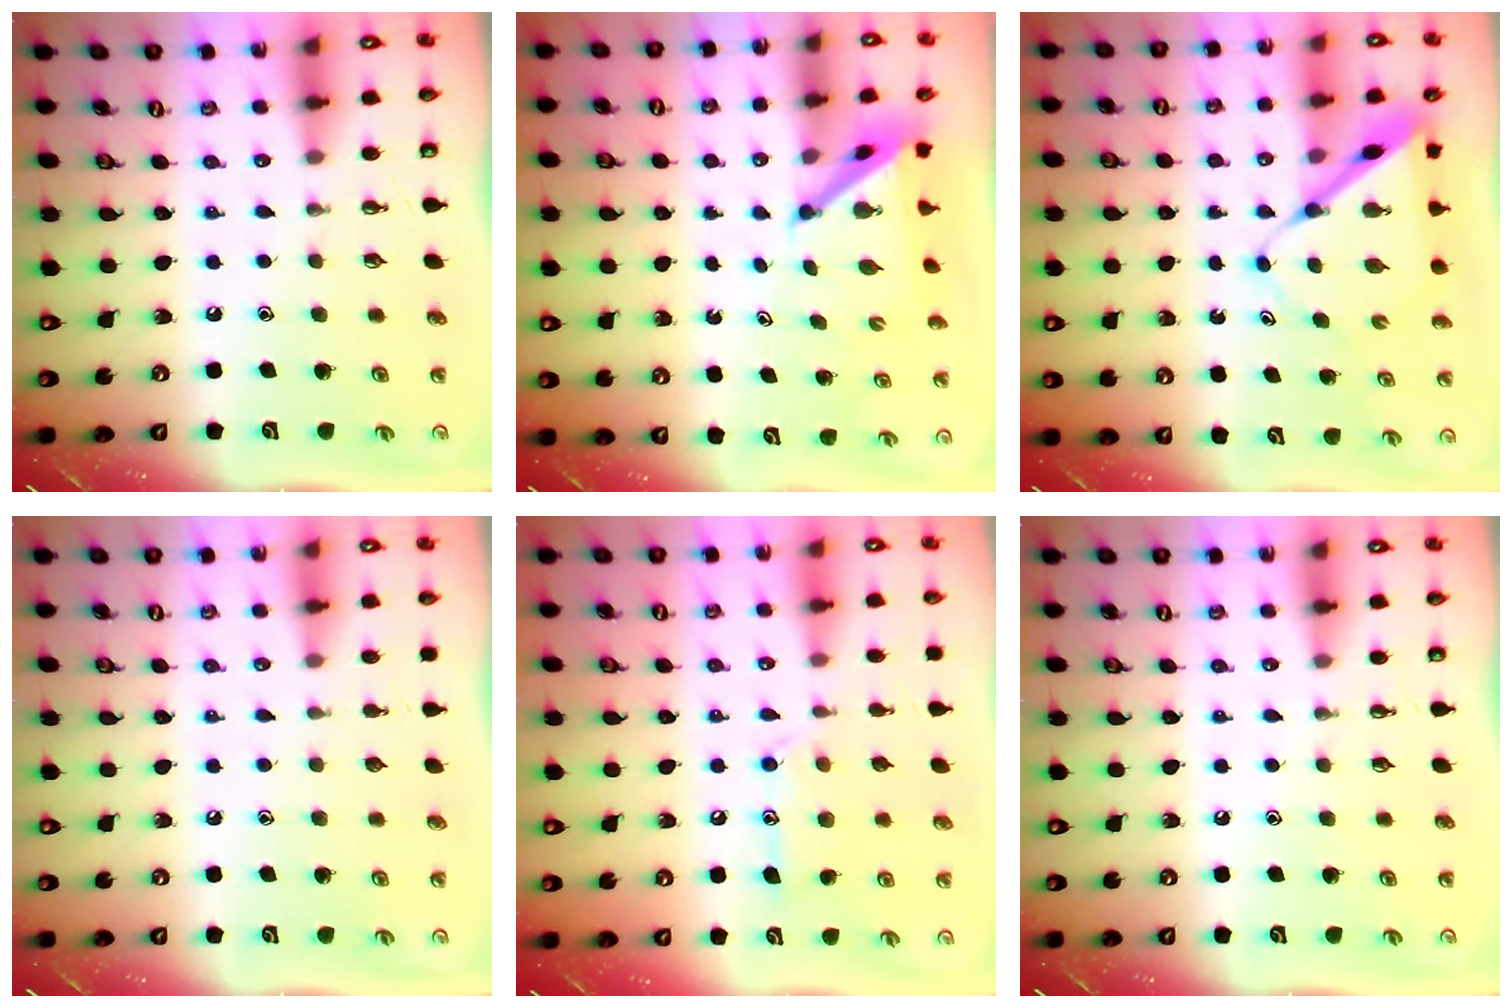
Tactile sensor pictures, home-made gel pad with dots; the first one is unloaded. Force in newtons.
{"total": 4.3, "press": 4.3, "slide": 0.4}
{"total": 8.3, "press": 8.3, "slide": 0.7}
{"total": 0.0}
{"total": 11.4, "press": 11.4, "slide": 0.8}
{"total": 0.0}